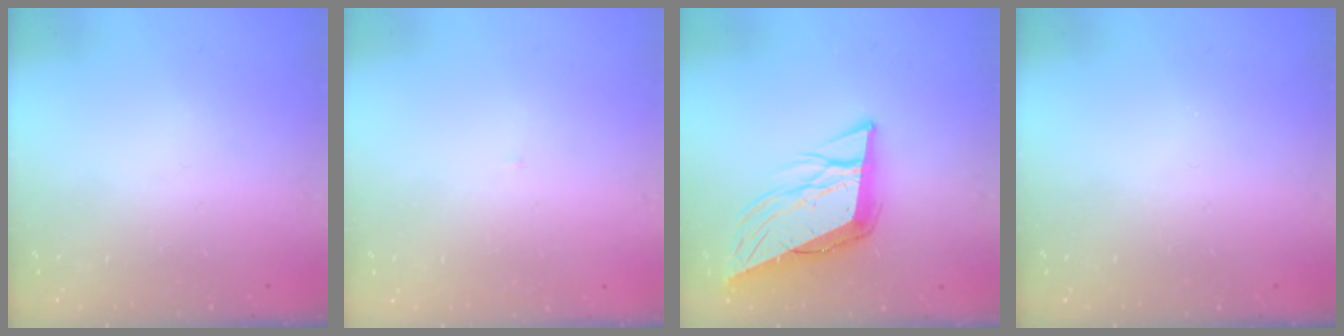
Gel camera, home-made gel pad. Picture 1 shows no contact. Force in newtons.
{"total": 2.0, "press": 2.0, "slide": 0.1}
{"total": 11.8, "press": 11.2, "slide": 3.6}
{"total": 0.0}